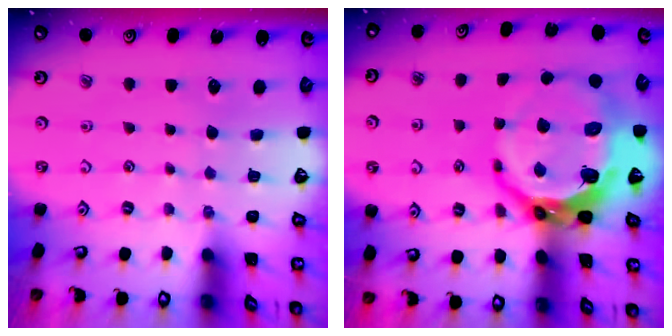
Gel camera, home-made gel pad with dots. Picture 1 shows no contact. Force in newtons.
{"total": 16.9, "press": 16.1, "slide": 5.3}